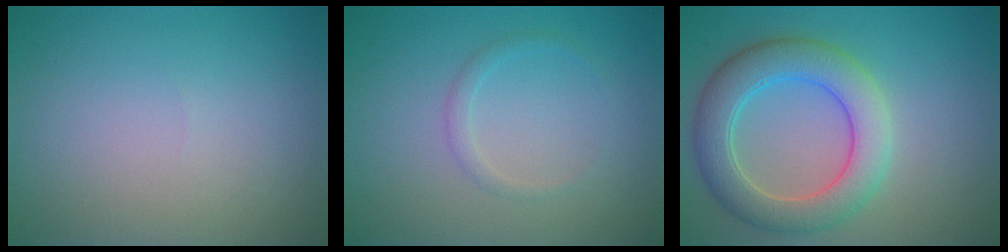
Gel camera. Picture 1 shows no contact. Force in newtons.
{"total": 1.0, "press": 1.0, "slide": 0.1}
{"total": 6.2, "press": 6.2, "slide": 0.2}